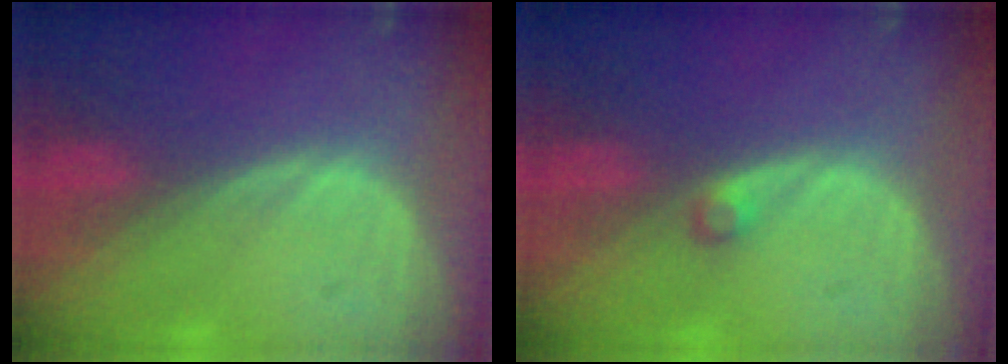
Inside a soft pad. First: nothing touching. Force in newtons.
{"total": 1.2, "press": 1.2, "slide": 0.2}